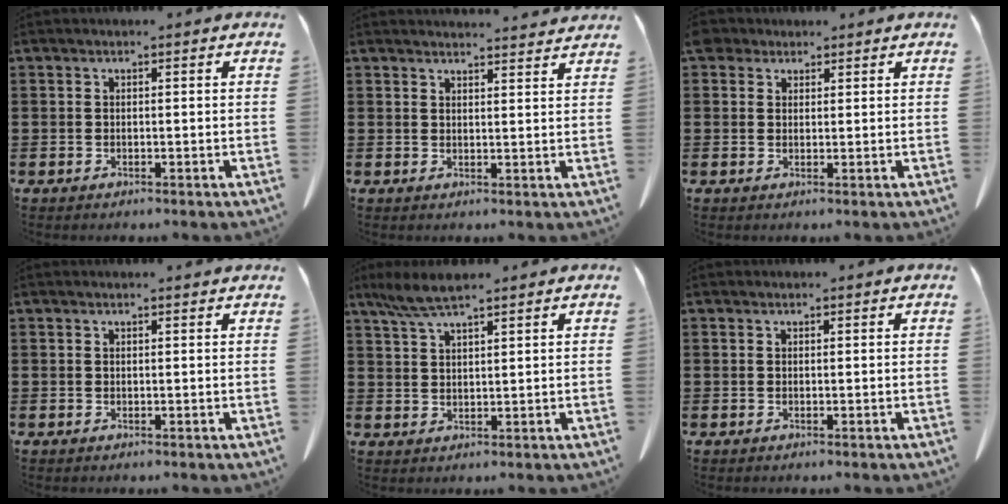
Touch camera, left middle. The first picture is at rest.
{"total": 2.8, "force": [2.8, -0.1, 0.2], "torque": [-0.004, -0.011, 0.052]}
{"total": 2.5, "force": [2.0, 1.4, 0.6], "torque": [-0.021, 0.010, 0.038]}
{"total": 0.5, "force": [0.5, 0.0, 0.2], "torque": [-0.006, -0.001, 0.010]}
{"total": 4.8, "force": [3.6, 0.7, 3.1], "torque": [-0.069, -0.002, 0.067]}
{"total": 0.0}